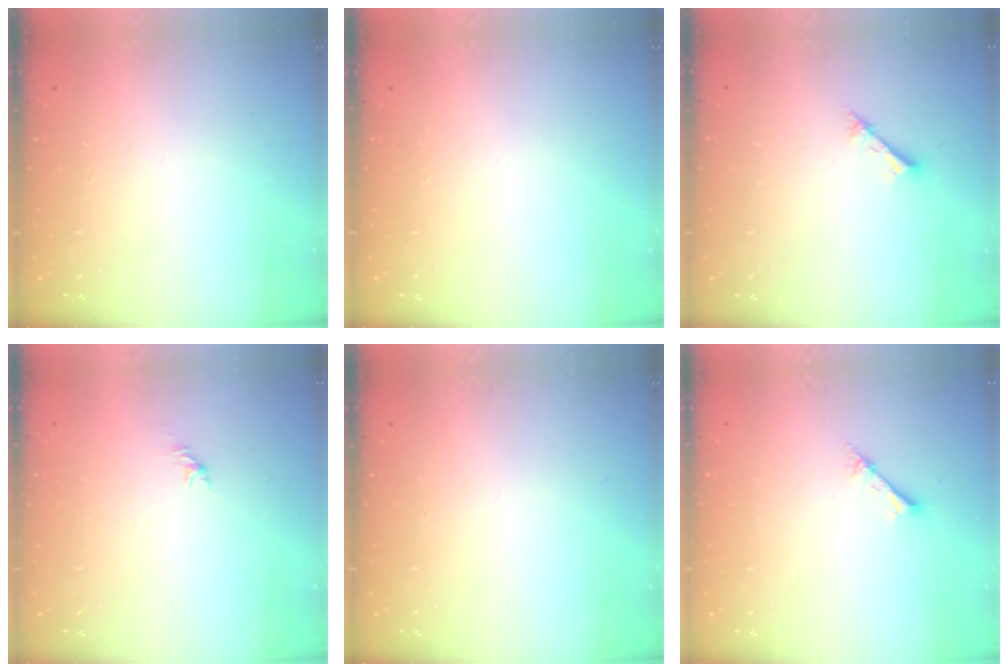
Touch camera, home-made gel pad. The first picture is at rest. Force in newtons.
{"total": 0.0}
{"total": 1.2, "press": 1.2, "slide": 0.1}
{"total": 0.0}
{"total": 0.0}
{"total": 2.4, "press": 2.4, "slide": 0.3}